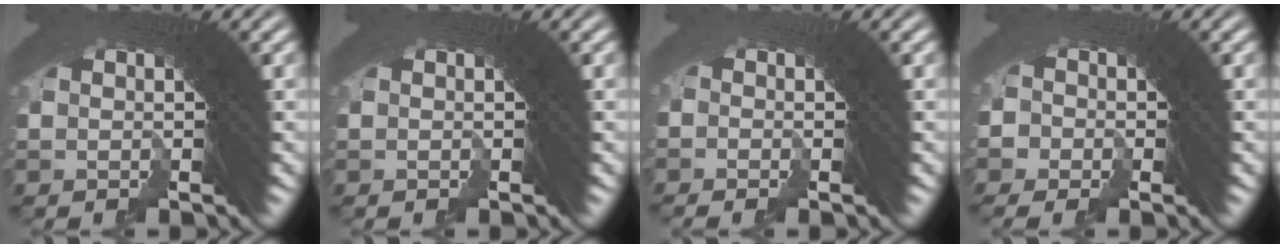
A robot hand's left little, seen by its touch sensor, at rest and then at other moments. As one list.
[{"total": 0.0}, {"total": 1.3, "force": [-1.1, -0.3, -0.7], "torque": [0.025, 0.011, -0.025]}, {"total": 2.2, "force": [-1.4, 1.7, -0.4], "torque": [0.014, 0.008, -0.035]}]